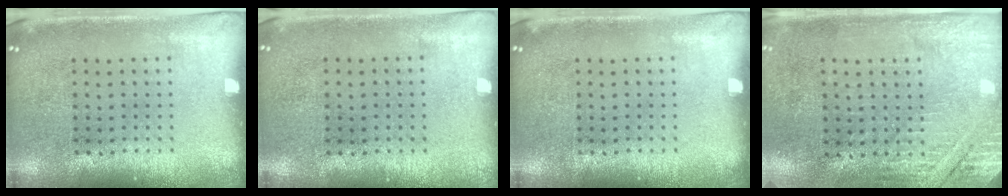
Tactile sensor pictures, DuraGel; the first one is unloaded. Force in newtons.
{"total": 0.0}
{"total": 0.0}
{"total": 2.8, "press": 2.6, "slide": 0.9}